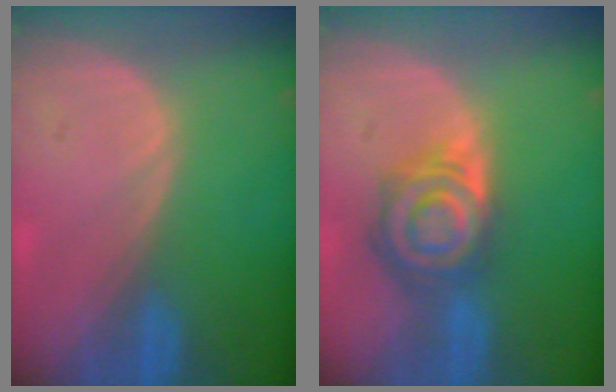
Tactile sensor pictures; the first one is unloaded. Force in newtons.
{"total": 8.0, "press": 7.1, "slide": 3.7}